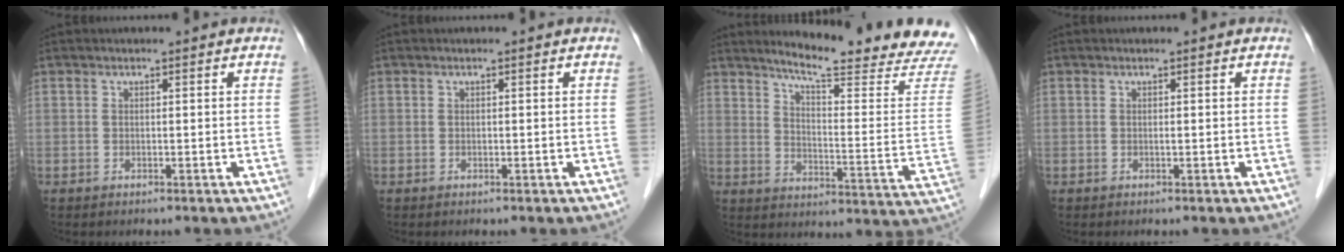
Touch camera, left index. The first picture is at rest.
{"total": 0.0}
{"total": 20.0, "force": [18.3, -0.2, 8.1], "torque": [-0.119, -0.096, 0.226]}
{"total": 0.0}